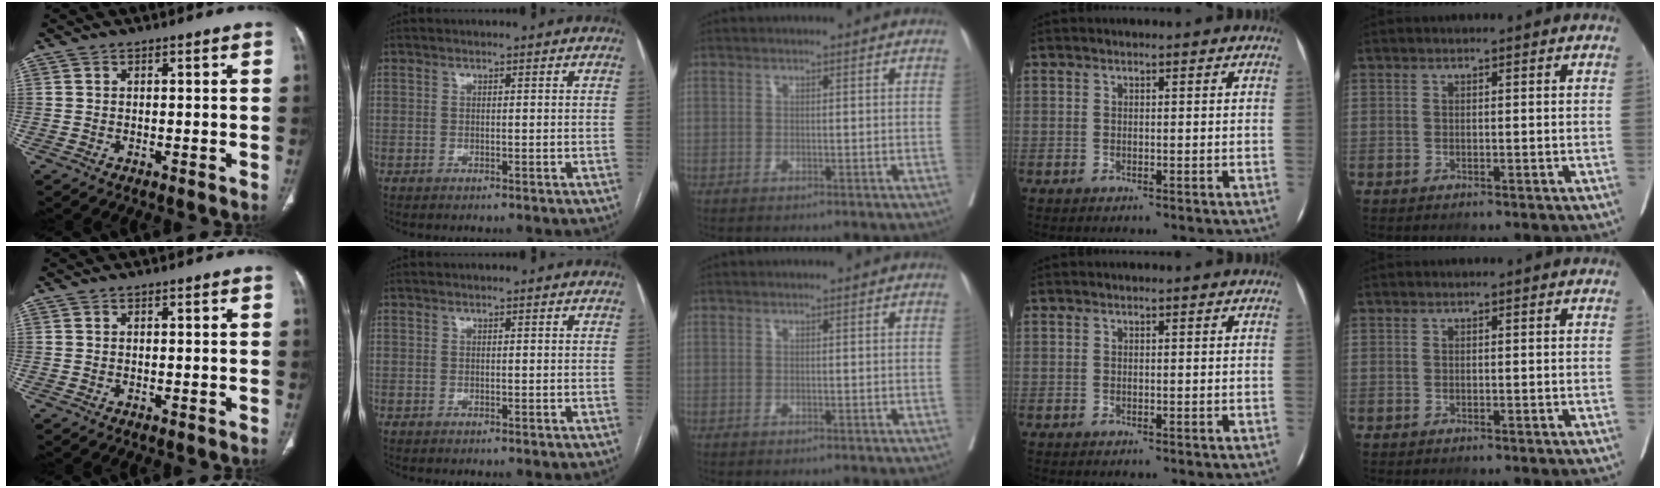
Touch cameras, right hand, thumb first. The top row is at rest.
{}